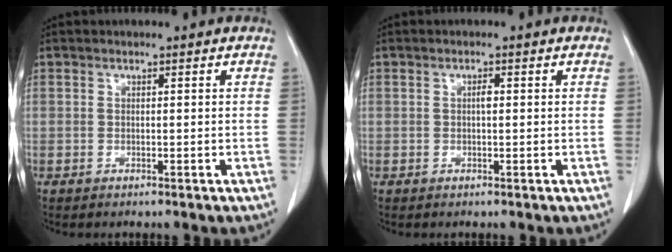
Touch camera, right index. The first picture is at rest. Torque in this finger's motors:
{"motor_torque": [0.29, -0.03, 0.08, 0.04]}